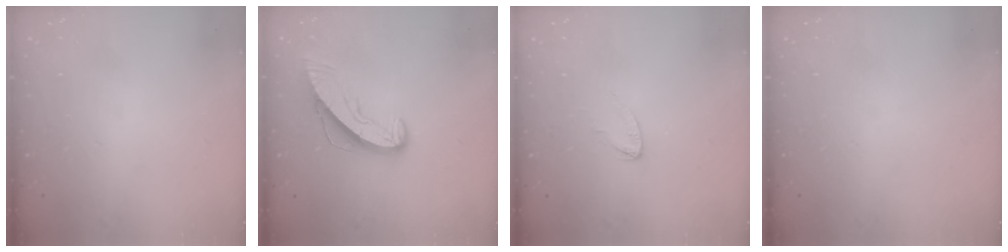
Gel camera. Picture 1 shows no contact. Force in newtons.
{"total": 9.9, "press": 9.8, "slide": 0.6}
{"total": 2.6, "press": 2.6, "slide": 0.2}
{"total": 0.0}